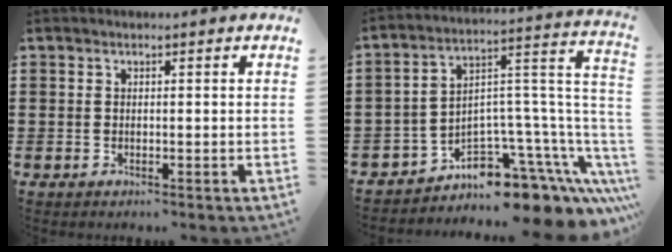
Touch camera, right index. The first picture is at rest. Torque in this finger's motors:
{"motor_torque": [0.19, -0.11, 0.02, -0.21]}